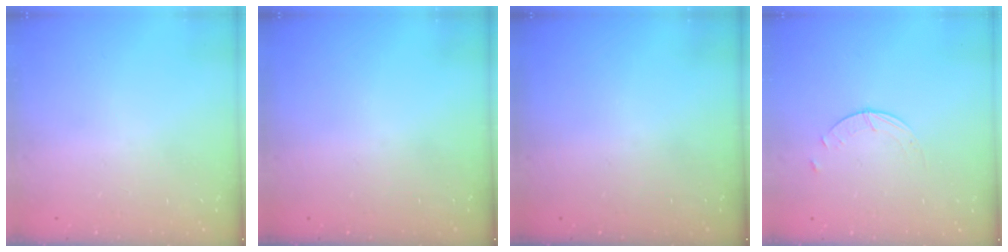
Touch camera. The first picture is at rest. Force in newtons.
{"total": 0.0}
{"total": 0.0}
{"total": 0.9, "press": 0.9, "slide": 0.2}